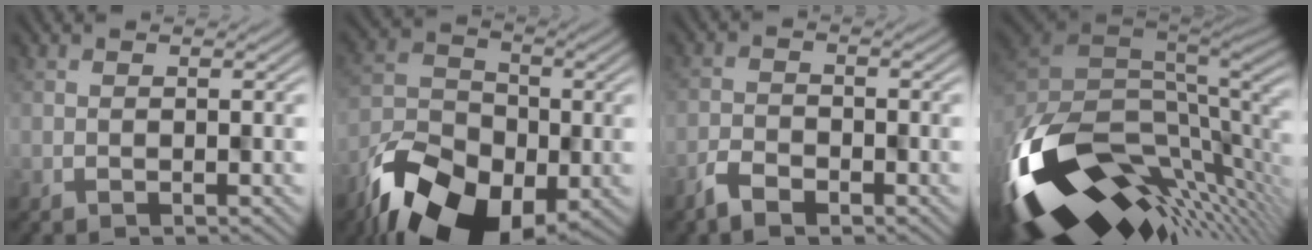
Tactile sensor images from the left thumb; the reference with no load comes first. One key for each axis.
{"total": 14.9, "fx": -9.4, "fy": 8.7, "fz": 7.6, "tx": -0.161, "ty": -0.054, "tz": -0.153}
{"total": 2.7, "fx": -2.4, "fy": 1.2, "fz": 0.6, "tx": -0.019, "ty": -0.010, "tz": -0.047}
{"total": 15.7, "fx": -4.1, "fy": 7.4, "fz": 13.2, "tx": -0.296, "ty": -0.043, "tz": -0.062}